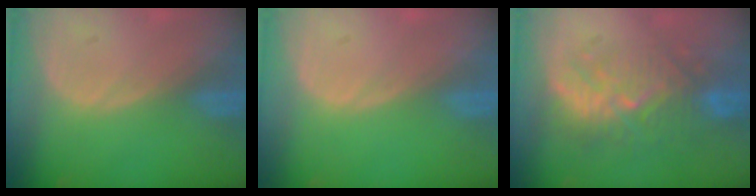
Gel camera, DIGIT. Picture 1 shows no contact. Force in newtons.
{"total": 0.0}
{"total": 9.5, "press": 9.0, "slide": 3.0}